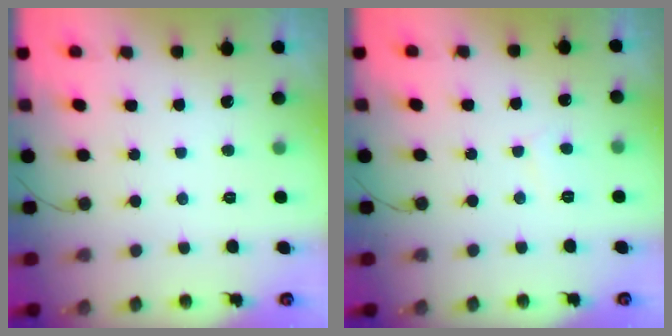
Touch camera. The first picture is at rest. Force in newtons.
{"total": 2.9, "press": 2.9, "slide": 0.3}